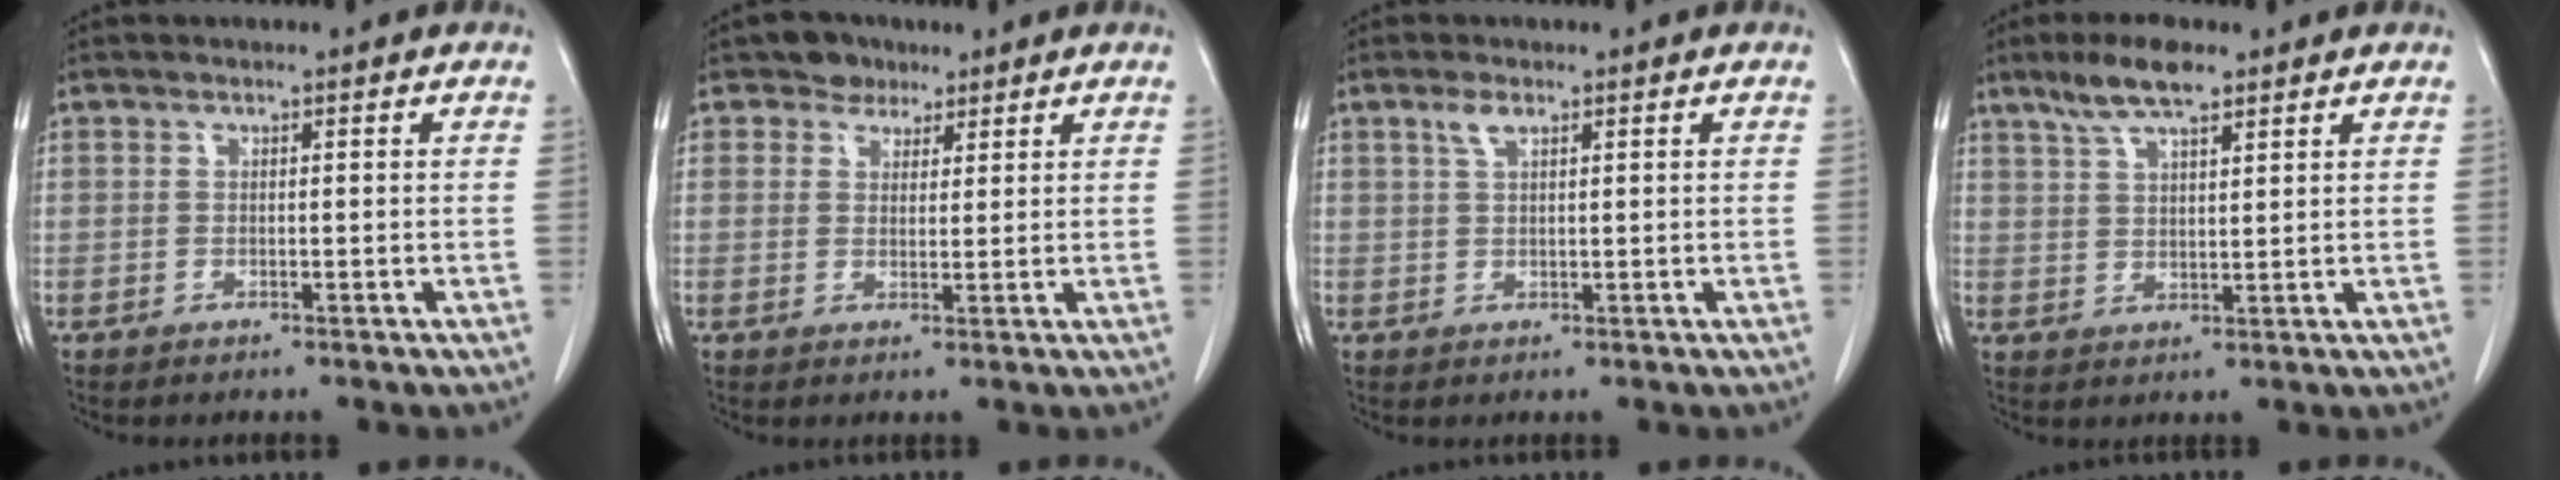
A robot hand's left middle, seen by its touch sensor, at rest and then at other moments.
{"total": 3.4, "force": [2.4, 2.4, 0.4], "torque": [-0.004, 0.004, 0.035]}
{"total": 1.9, "force": [1.2, 0.6, 1.4], "torque": [-0.033, 0.006, 0.027]}
{"total": 6.8, "force": [4.9, 1.5, 4.4], "torque": [-0.093, 0.010, 0.093]}